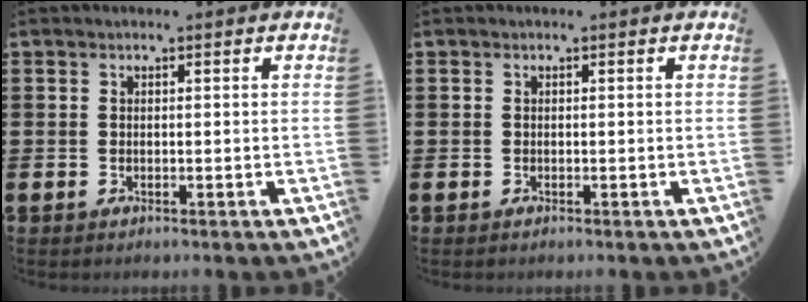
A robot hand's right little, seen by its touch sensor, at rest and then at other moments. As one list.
[{"total": 0.0}]